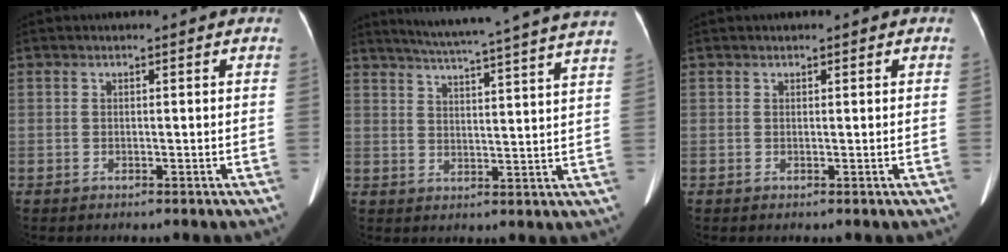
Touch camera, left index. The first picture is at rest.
{"total": 23.9, "force": [21.4, -1.3, 10.5], "torque": [-0.168, -0.052, 0.266]}
{"total": 0.7, "force": [0.5, 0.4, 0.4], "torque": [-0.005, -0.002, 0.004]}